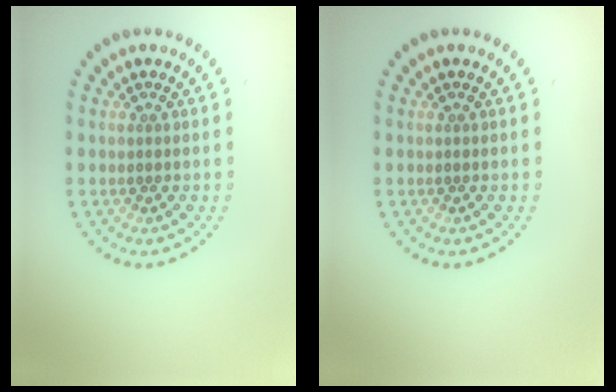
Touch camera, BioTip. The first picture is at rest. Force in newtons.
{"total": 0.0}